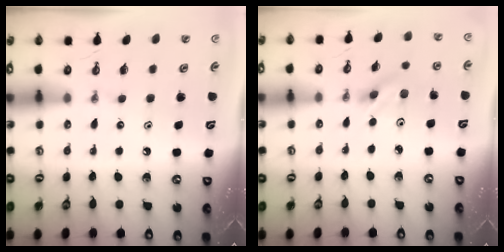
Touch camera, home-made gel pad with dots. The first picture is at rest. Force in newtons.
{"total": 2.6, "press": 2.4, "slide": 0.8}